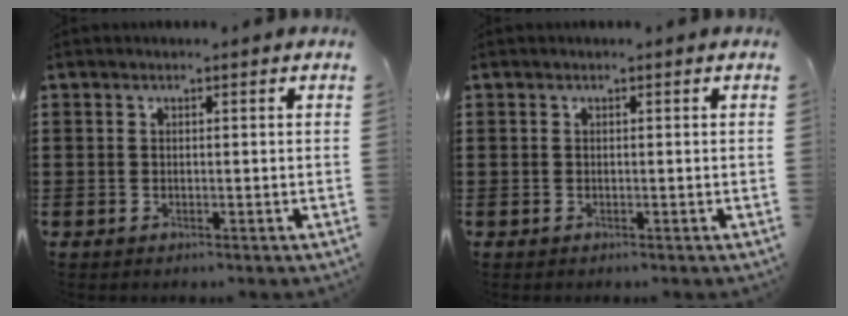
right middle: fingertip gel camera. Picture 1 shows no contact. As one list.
[{"total": 0.0}]